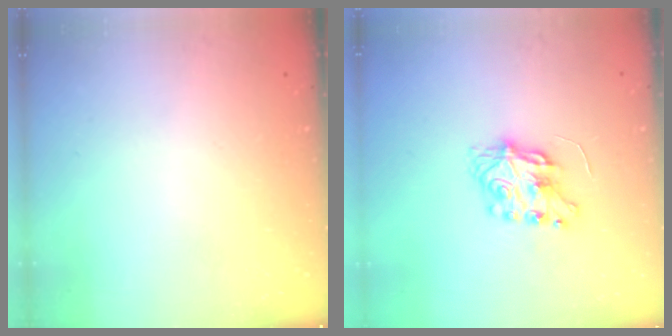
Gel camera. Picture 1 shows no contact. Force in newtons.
{"total": 7.2, "press": 7.2, "slide": 0.2}